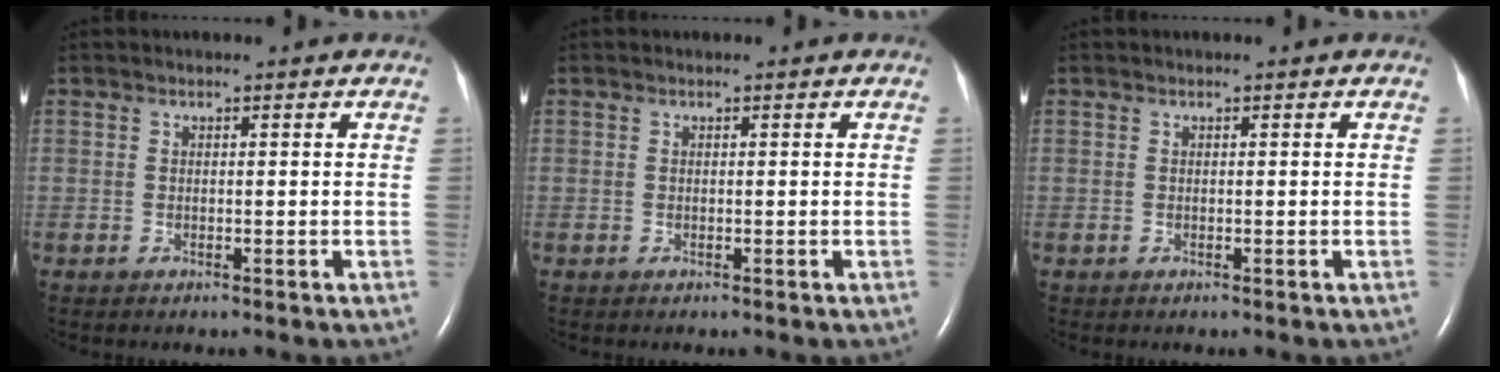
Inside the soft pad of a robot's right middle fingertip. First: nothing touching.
{"total": 0.0}
{"total": 0.0}